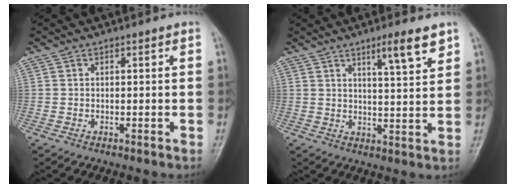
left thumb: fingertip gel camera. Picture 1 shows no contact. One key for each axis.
{"total": 6.9, "fx": 4.4, "fy": 0.8, "fz": 5.2, "tx": -0.072, "ty": -0.028, "tz": 0.071}